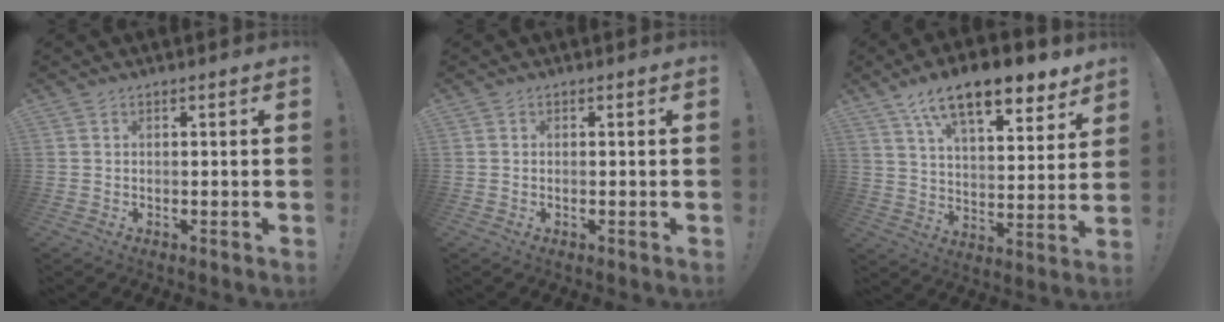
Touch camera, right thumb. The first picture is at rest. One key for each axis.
{"total": 0.0}
{"total": 16.0, "fx": 10.7, "fy": 6.0, "fz": 10.3, "tx": -0.175, "ty": -0.063, "tz": 0.182}